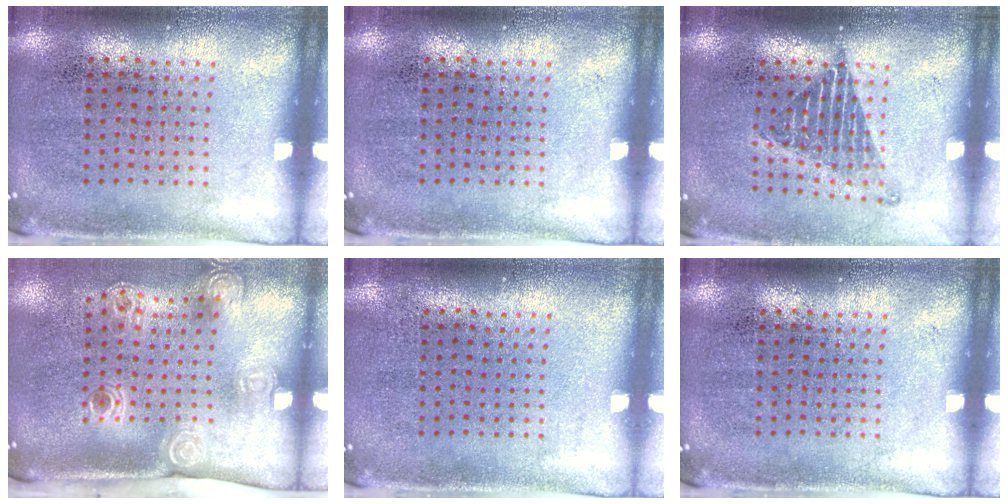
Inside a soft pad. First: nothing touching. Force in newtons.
{"total": 0.0}
{"total": 1.2, "press": 1.0, "slide": 0.7}
{"total": 2.3, "press": 1.6, "slide": 1.7}
{"total": 0.0}
{"total": 0.0}